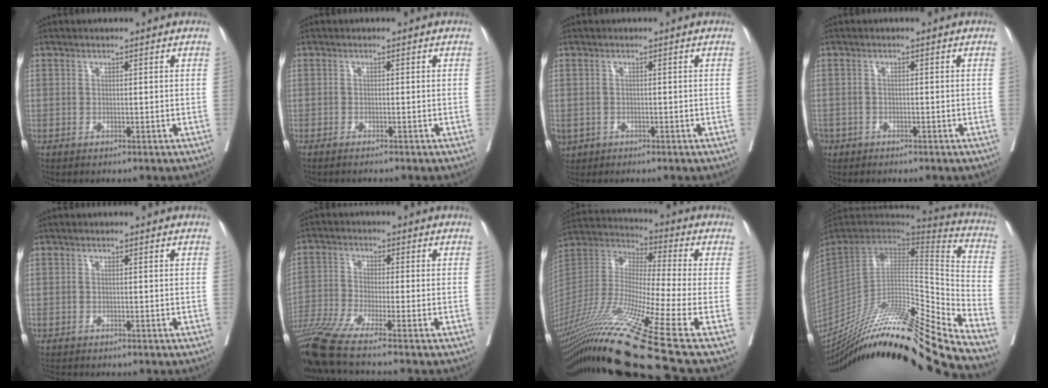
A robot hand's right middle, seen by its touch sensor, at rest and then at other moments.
{"total": 1.3, "force": [0.6, -1.0, 0.6], "torque": [0.000, -0.006, 0.021]}
{"total": 3.2, "force": [-1.7, 2.5, 0.9], "torque": [-0.024, -0.002, -0.024]}
{"total": 3.5, "force": [-2.3, 2.6, 0.6], "torque": [-0.018, 0.001, -0.043]}
{"total": 2.3, "force": [-2.1, 0.4, 0.7], "torque": [-0.014, -0.006, -0.033]}
{"total": 10.7, "force": [-8.0, -2.4, 6.7], "torque": [-0.119, -0.036, -0.140]}
{"total": 23.7, "force": [-14.8, -2.5, 18.4], "torque": [-0.358, -0.062, -0.281]}
{"total": 29.9, "force": [-23.1, -1.3, 18.9], "torque": [-0.249, -0.057, -0.375]}